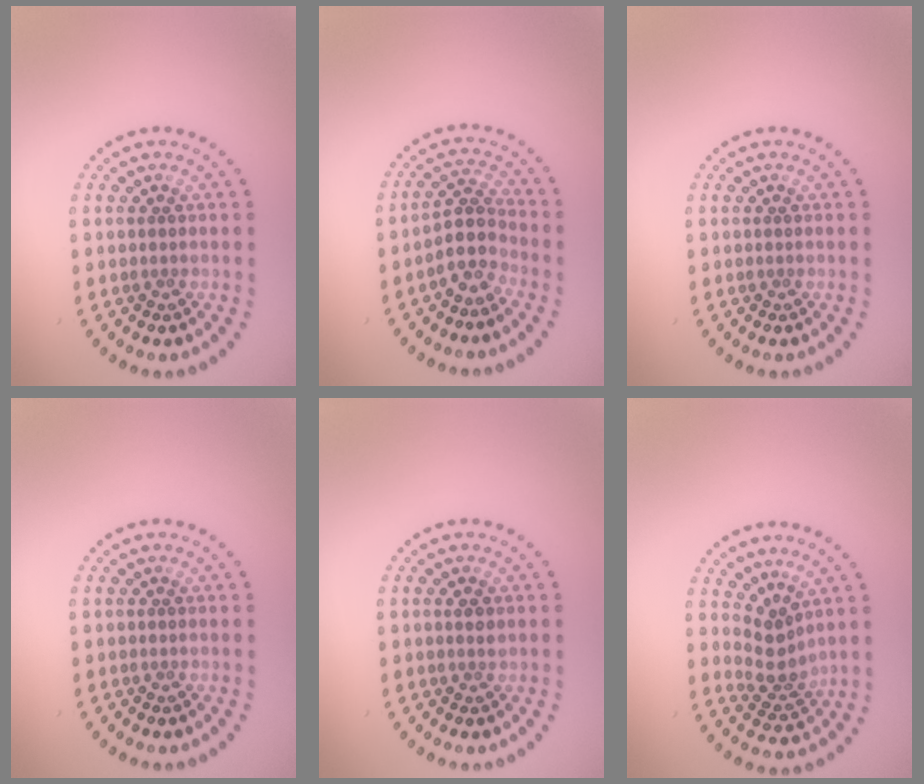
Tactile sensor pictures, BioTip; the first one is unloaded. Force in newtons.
{"total": 2.9, "press": 2.3, "slide": 1.8}
{"total": 0.0}
{"total": 0.0}
{"total": 1.0, "press": 0.9, "slide": 0.4}
{"total": 2.5, "press": 1.9, "slide": 1.7}